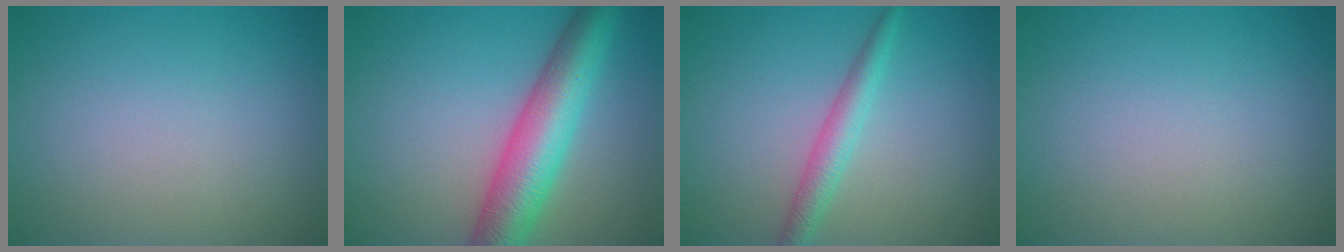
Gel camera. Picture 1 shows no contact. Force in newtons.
{"total": 7.9, "press": 7.9, "slide": 0.2}
{"total": 2.5, "press": 2.5, "slide": 0.1}
{"total": 0.0}